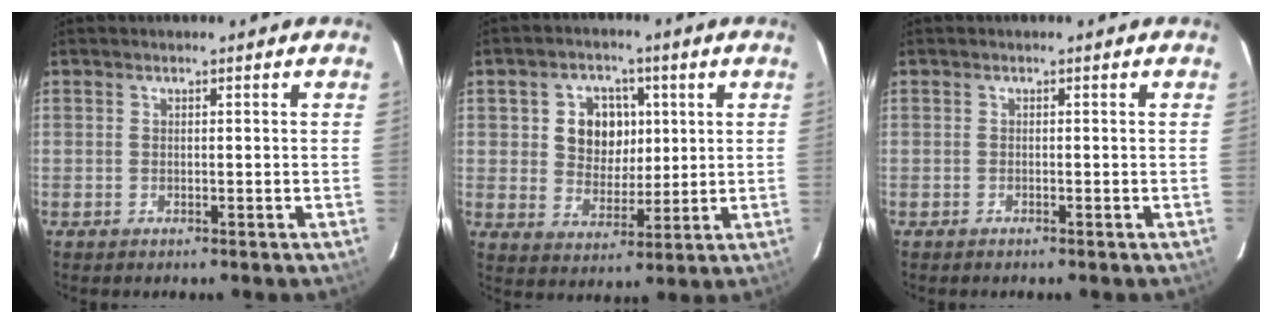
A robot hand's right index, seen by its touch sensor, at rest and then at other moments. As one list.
[{"total": 8.8, "force": [1.9, 7.4, 4.4], "torque": [-0.089, 0.017, 0.040]}, {"total": 0.0}]